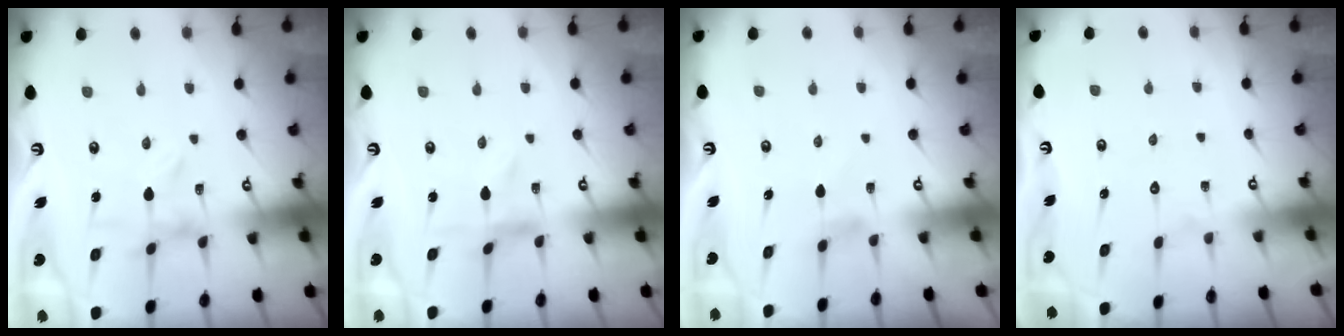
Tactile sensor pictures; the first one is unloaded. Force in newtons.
{"total": 0.0}
{"total": 0.9, "press": 0.9, "slide": 0.3}
{"total": 1.7, "press": 1.7, "slide": 0.1}